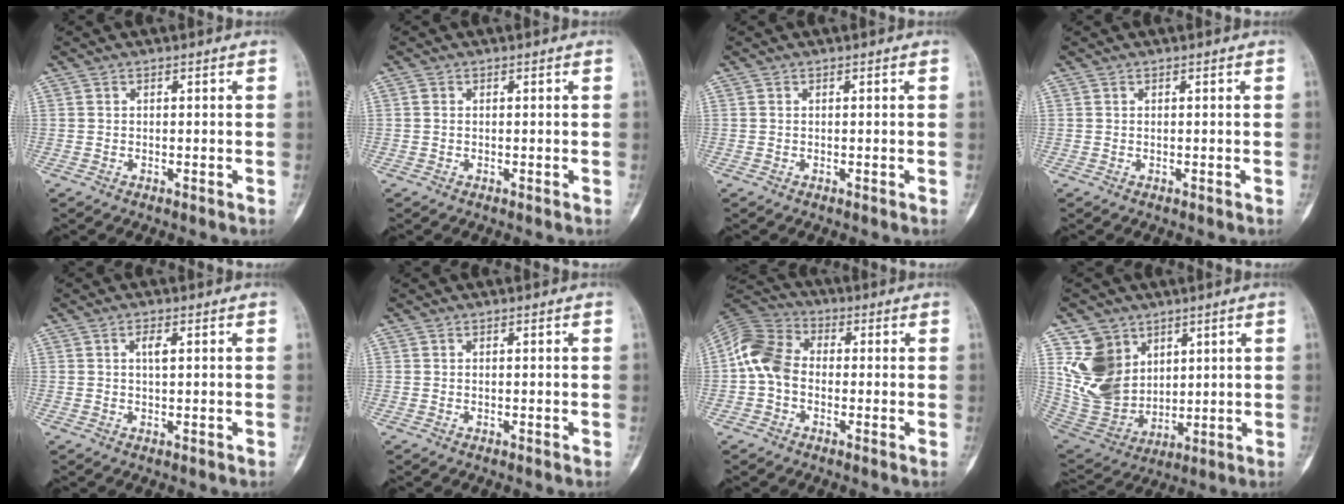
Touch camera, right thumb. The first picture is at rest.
{"total": 0.8, "force": [0.1, 0.6, 0.5], "torque": [-0.009, 0.001, 0.002]}
{"total": 0.0}
{"total": 0.0}
{"total": 2.1, "force": [0.5, 0.6, 1.9], "torque": [-0.034, 0.000, 0.009]}
{"total": 0.0}
{"total": 10.1, "force": [-0.7, 7.6, 6.6], "torque": [-0.120, 0.028, -0.029]}
{"total": 14.5, "force": [6.1, 11.3, 6.7], "torque": [-0.099, -0.033, 0.142]}